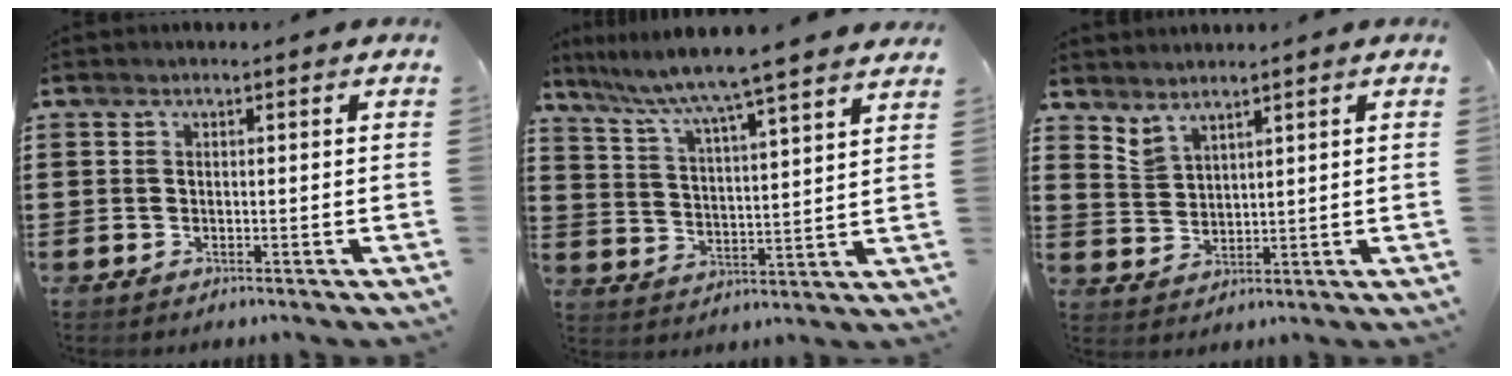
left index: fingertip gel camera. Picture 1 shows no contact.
{"total": 6.8, "force": [6.1, -1.4, 2.7], "torque": [-0.078, -0.047, 0.096]}
{"total": 2.8, "force": [2.8, 0.5, 0.2], "torque": [-0.012, -0.005, 0.054]}